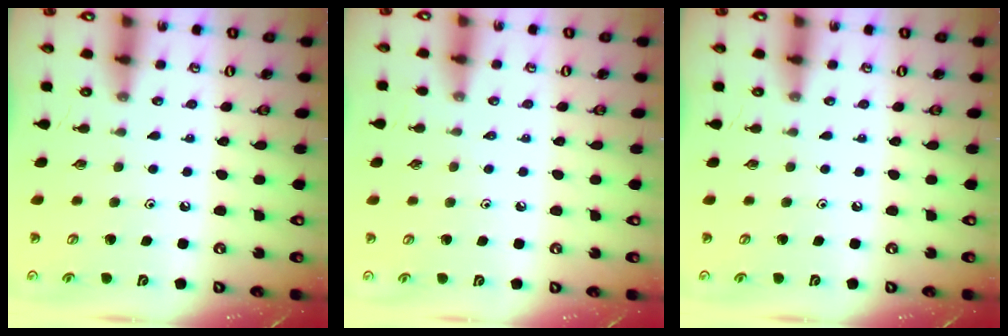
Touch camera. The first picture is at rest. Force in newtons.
{"total": 1.9, "press": 1.8, "slide": 0.3}
{"total": 0.0}